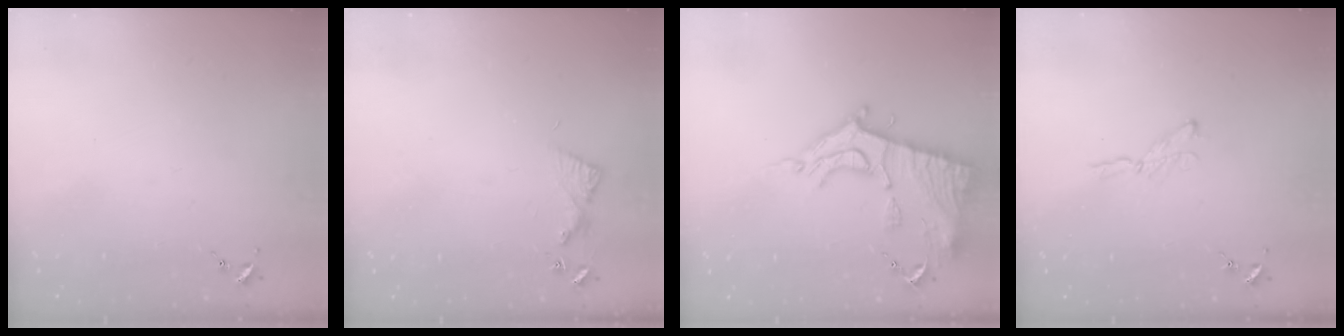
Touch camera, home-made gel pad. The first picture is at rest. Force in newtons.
{"total": 6.1, "press": 6.1, "slide": 0.6}
{"total": 16.6, "press": 16.5, "slide": 1.5}
{"total": 3.9, "press": 3.8, "slide": 0.4}